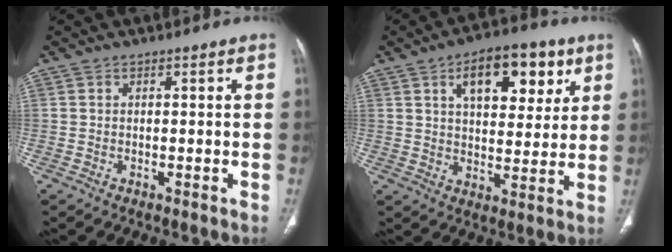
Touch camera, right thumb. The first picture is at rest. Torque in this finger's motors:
{"motor_torque": [0.23, 3.12, 1.14, 0.31, 0.06]}